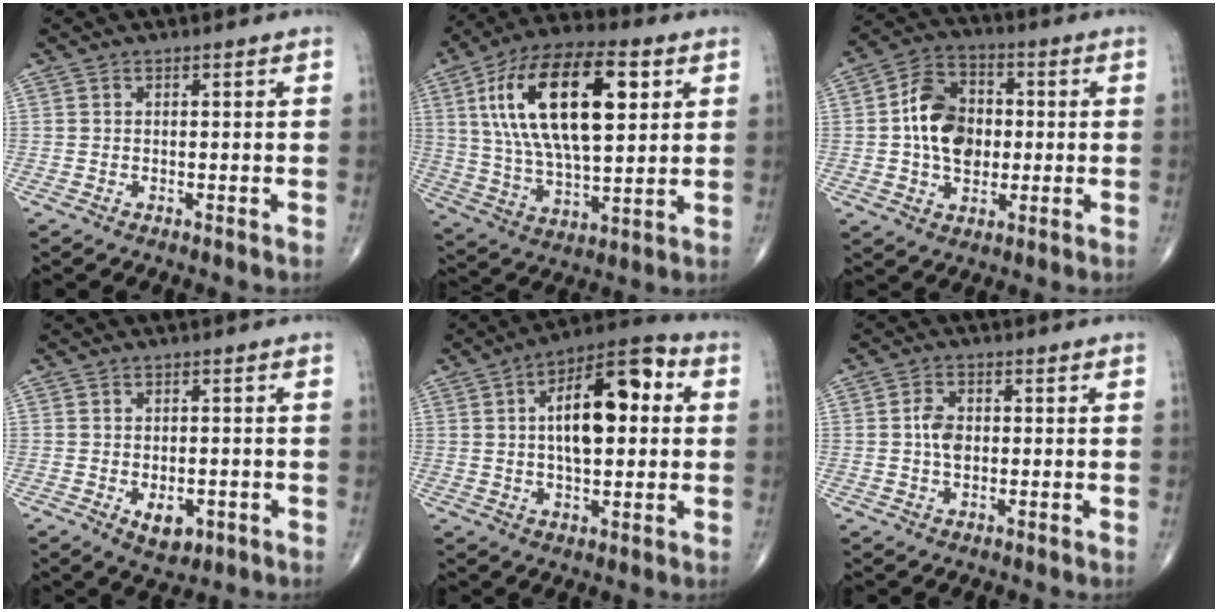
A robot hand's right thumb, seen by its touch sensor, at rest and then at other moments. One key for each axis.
{"total": 23.5, "fx": 6.8, "fy": 10.3, "fz": 20.0, "tx": -0.357, "ty": -0.004, "tz": 0.116}
{"total": 12.2, "fx": 0.1, "fy": 8.7, "fz": 8.7, "tx": -0.128, "ty": 0.019, "tz": -0.003}
{"total": 4.8, "fx": -1.7, "fy": 2.8, "fz": 3.5, "tx": -0.042, "ty": 0.000, "tz": -0.015}
{"total": 16.5, "fx": 2.9, "fy": 7.4, "fz": 14.4, "tx": -0.207, "ty": 0.021, "tz": 0.038}
{"total": 3.9, "fx": 0.1, "fy": 2.5, "fz": 3.0, "tx": -0.054, "ty": 0.005, "tz": -0.002}